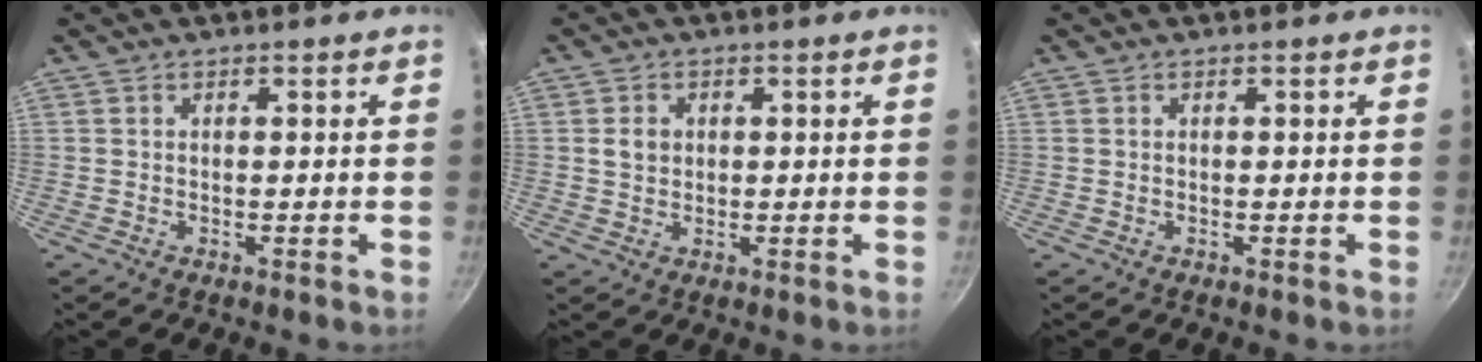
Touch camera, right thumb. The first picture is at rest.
{"total": 2.9, "force": [0.4, 2.5, 1.6], "torque": [-0.016, 0.003, 0.007]}
{"total": 0.0}